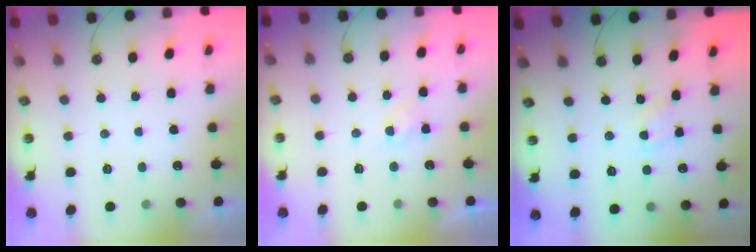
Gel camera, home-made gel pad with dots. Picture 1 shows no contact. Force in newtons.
{"total": 2.3, "press": 2.3, "slide": 0.4}
{"total": 4.5, "press": 4.4, "slide": 0.5}